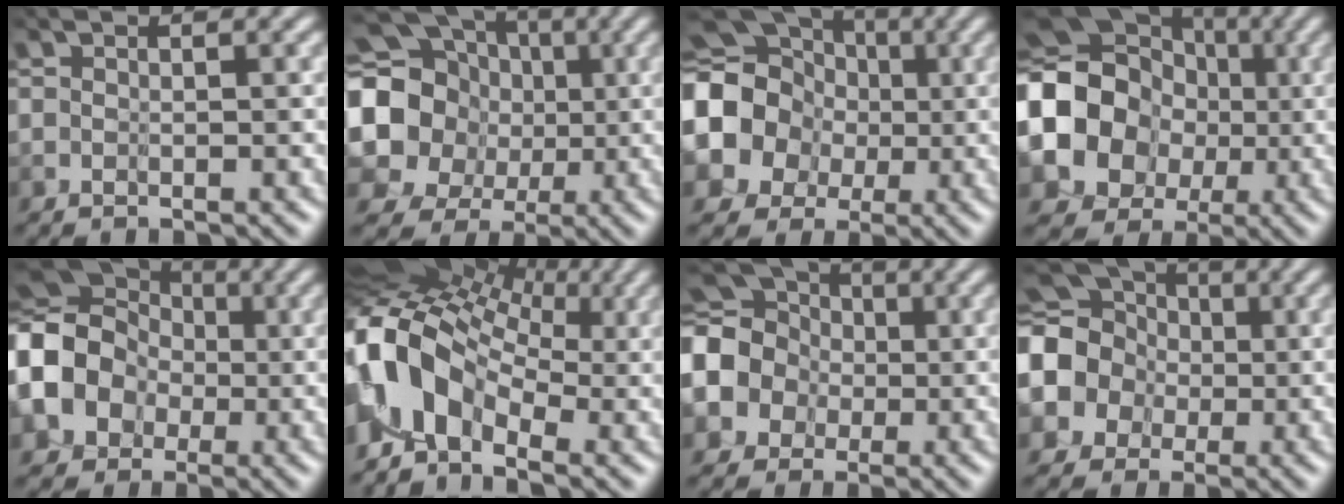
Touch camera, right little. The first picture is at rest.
{"total": 16.3, "force": [2.8, 15.0, 5.9], "torque": [-0.188, 0.015, 0.006]}
{"total": 13.1, "force": [0.2, 12.0, 5.2], "torque": [-0.161, 0.004, -0.031]}
{"total": 12.0, "force": [-0.2, 10.7, 5.4], "torque": [-0.129, -0.015, -0.025]}
{"total": 9.9, "force": [-0.7, 8.4, 5.3], "torque": [-0.117, -0.020, -0.046]}
{"total": 8.6, "force": [-0.3, 6.3, 5.8], "torque": [-0.135, -0.006, -0.012]}
{"total": 9.0, "force": [0.2, 8.0, 4.0], "torque": [-0.128, -0.002, -0.025]}
{"total": 10.2, "force": [0.4, 9.2, 4.3], "torque": [-0.141, 0.004, -0.024]}